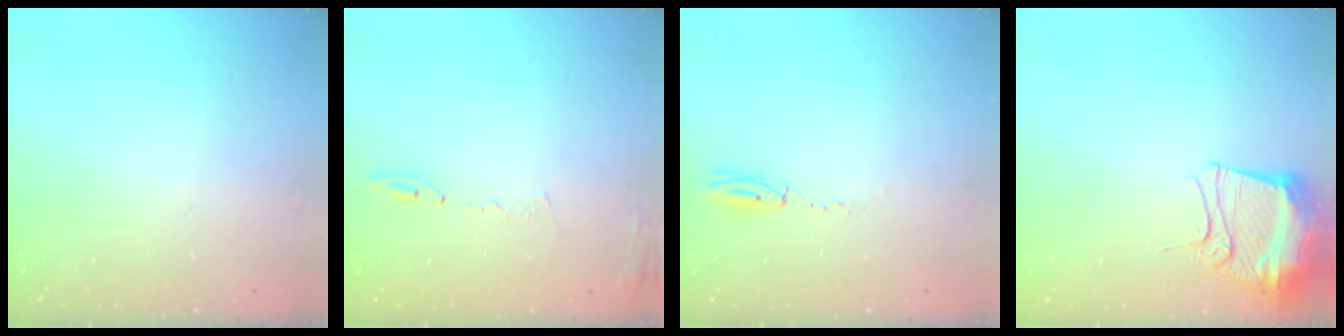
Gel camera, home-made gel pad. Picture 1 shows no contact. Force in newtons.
{"total": 8.3, "press": 8.3, "slide": 0.9}
{"total": 3.5, "press": 2.8, "slide": 2.2}
{"total": 12.1, "press": 12.0, "slide": 1.4}